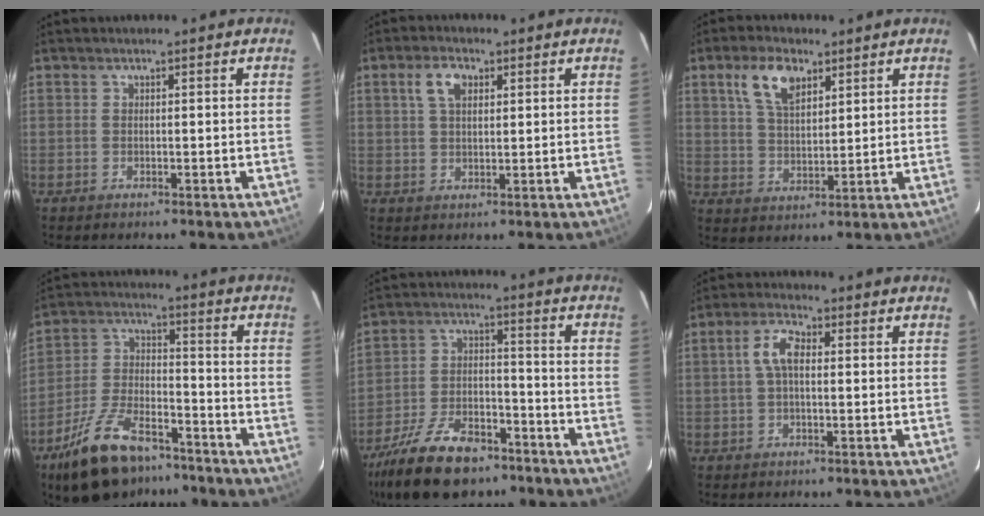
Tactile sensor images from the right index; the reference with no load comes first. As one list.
[{"total": 4.7, "force": [1.9, 2.7, 3.4], "torque": [-0.063, 0.012, 0.036]}, {"total": 8.5, "force": [4.6, 4.2, 5.7], "torque": [-0.109, 0.013, 0.088]}, {"total": 17.6, "force": [-12.5, 7.8, 9.6], "torque": [-0.199, -0.007, -0.213]}, {"total": 18.9, "force": [-13.5, 8.5, 10.1], "torque": [-0.216, -0.014, -0.225]}, {"total": 5.0, "force": [0.5, 2.3, 4.4], "torque": [-0.089, 0.014, 0.010]}]